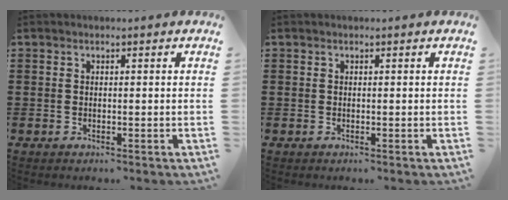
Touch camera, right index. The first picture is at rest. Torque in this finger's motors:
{"motor_torque": [1.13, 1.01, 0.00, 0.00]}